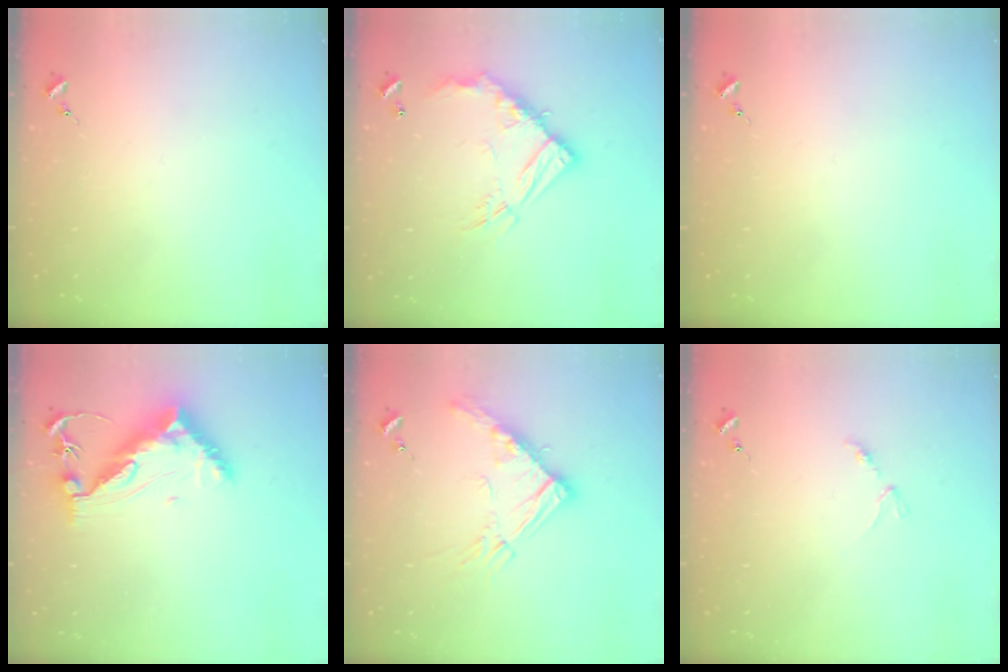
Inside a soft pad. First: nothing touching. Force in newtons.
{"total": 16.2, "press": 16.2, "slide": 1.4}
{"total": 0.0}
{"total": 13.0, "press": 12.9, "slide": 0.7}
{"total": 14.3, "press": 14.2, "slide": 1.4}
{"total": 2.8, "press": 2.8, "slide": 0.5}